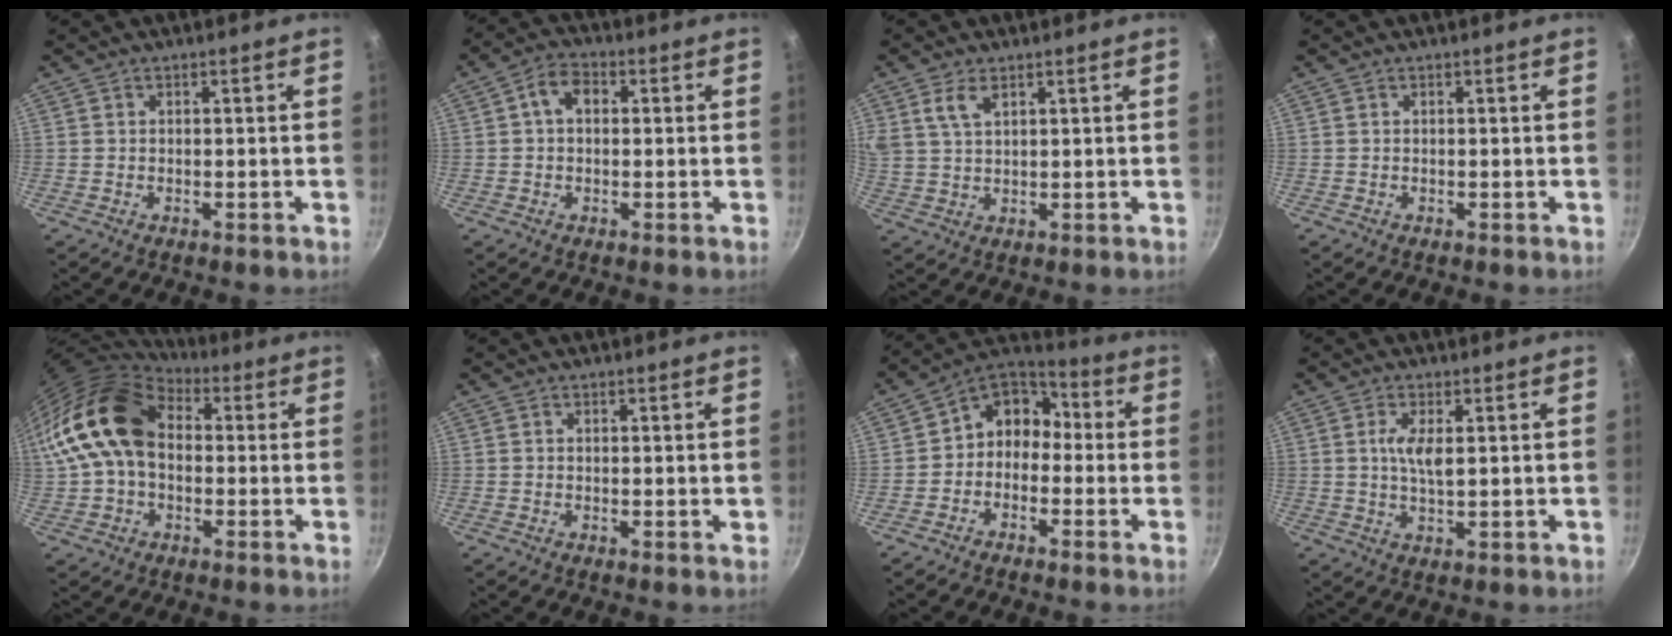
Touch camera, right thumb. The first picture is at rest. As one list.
[{"total": 5.1, "force": [0.8, 3.6, 3.5], "torque": [-0.050, 0.012, 0.003]}, {"total": 5.2, "force": [2.7, 2.6, 3.6], "torque": [-0.065, -0.004, 0.055]}, {"total": 0.0}, {"total": 18.0, "force": [1.8, 12.8, 12.6], "torque": [-0.228, 0.038, 0.022]}, {"total": 0.6, "force": [0.2, 0.1, 0.6], "torque": [-0.007, -0.002, 0.001]}, {"total": 8.7, "force": [-1.5, 7.2, 4.8], "torque": [-0.043, 0.053, -0.051]}, {"total": 4.6, "force": [1.0, 1.5, 4.2], "torque": [-0.083, -0.001, 0.019]}]